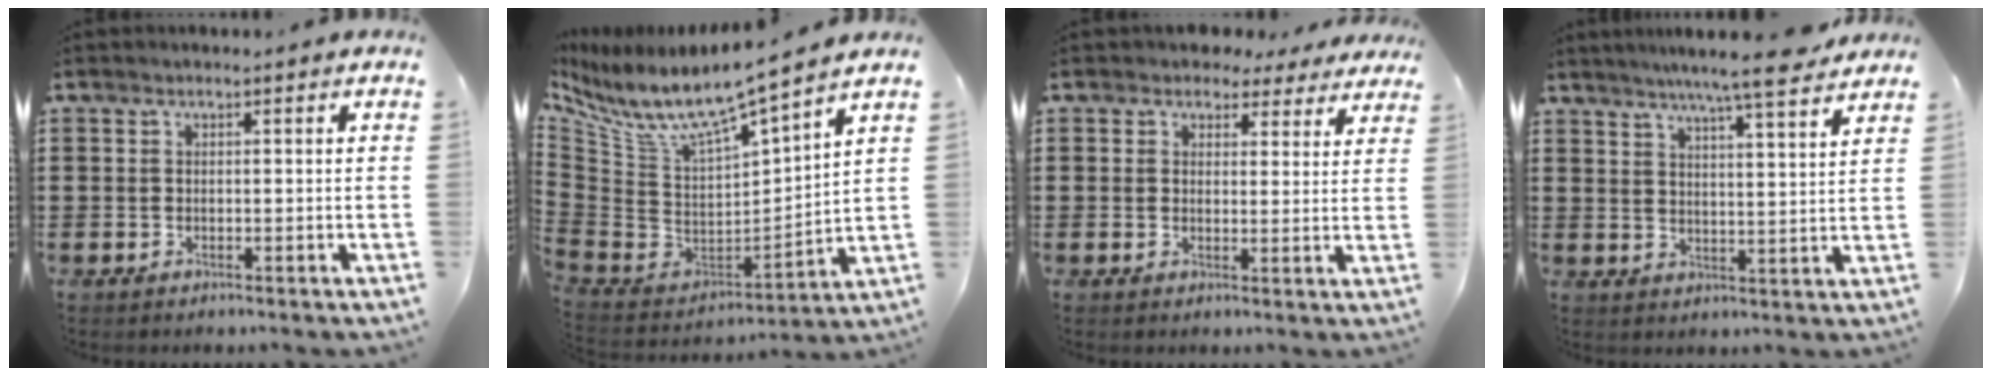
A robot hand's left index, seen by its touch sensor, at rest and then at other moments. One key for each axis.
{"total": 8.4, "fx": 6.9, "fy": 0.8, "fz": 4.6, "tx": -0.120, "ty": -0.066, "tz": 0.115}
{"total": 3.7, "fx": 3.1, "fy": 2.0, "fz": 0.6, "tx": -0.019, "ty": -0.003, "tz": 0.057}
{"total": 7.1, "fx": 6.3, "fy": -0.5, "fz": 3.3, "tx": -0.074, "ty": -0.029, "tz": 0.107}